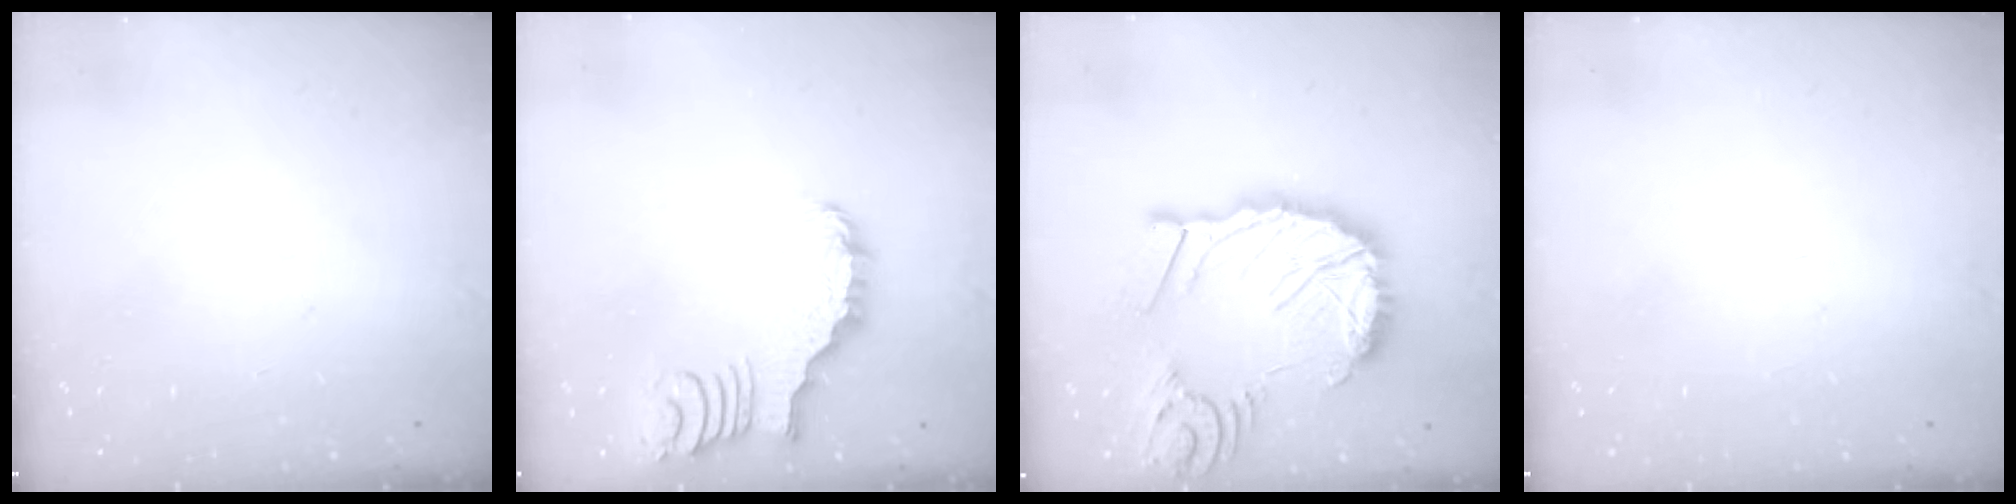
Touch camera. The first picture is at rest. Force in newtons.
{"total": 2.2, "press": 2.2, "slide": 0.4}
{"total": 25.3, "press": 25.1, "slide": 3.2}
{"total": 0.0}